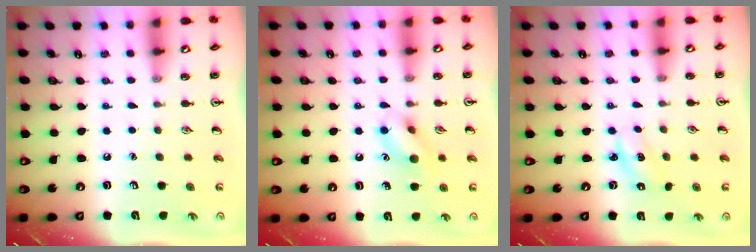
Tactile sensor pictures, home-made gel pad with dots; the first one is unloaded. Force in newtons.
{"total": 9.9, "press": 9.9, "slide": 0.7}
{"total": 2.1, "press": 2.0, "slide": 0.7}